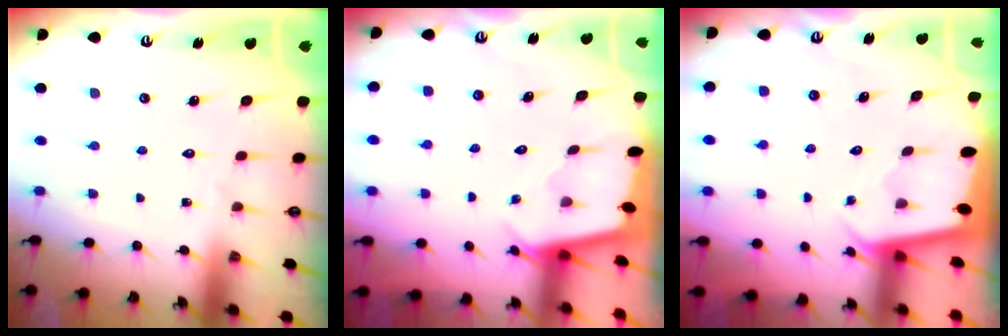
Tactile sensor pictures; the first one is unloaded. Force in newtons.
{"total": 1.9, "press": 1.9, "slide": 0.1}
{"total": 1.9, "press": 1.9, "slide": 0.1}